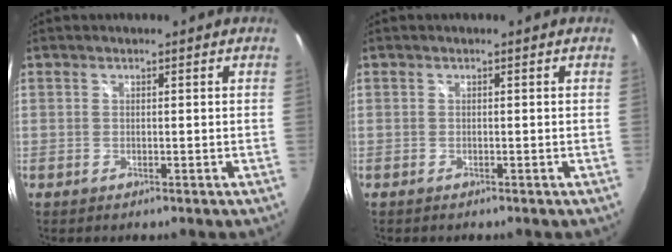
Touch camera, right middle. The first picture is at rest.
{"total": 0.0}